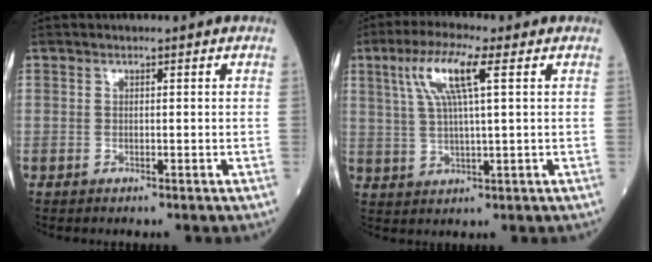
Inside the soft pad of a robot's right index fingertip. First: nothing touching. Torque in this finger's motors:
{"motor_torque": [1.23, 0.60, 0.57, 0.18]}